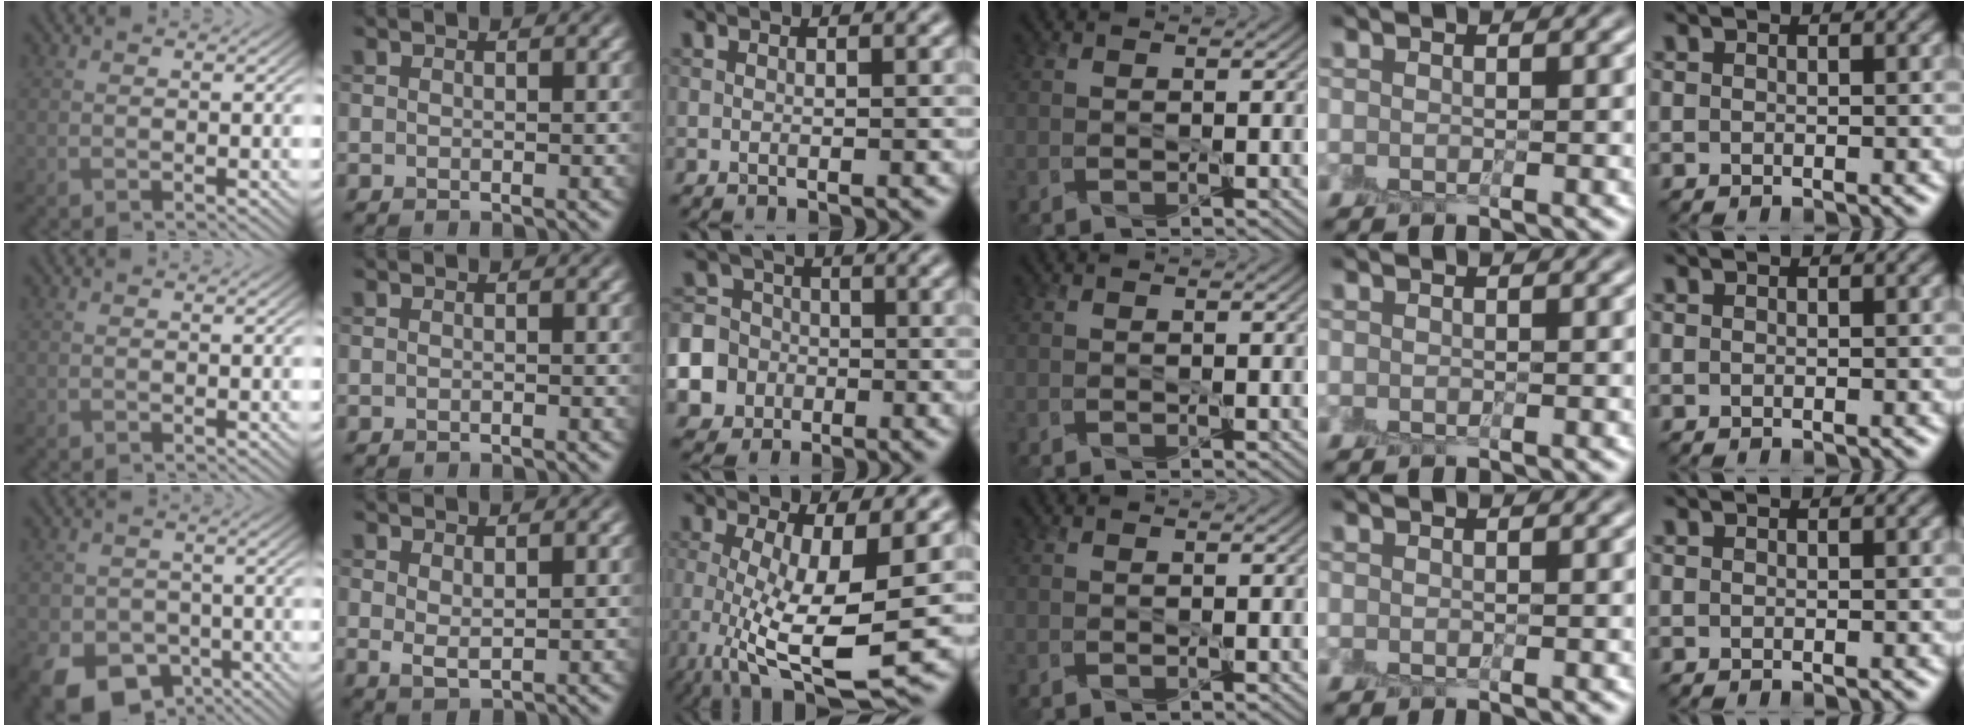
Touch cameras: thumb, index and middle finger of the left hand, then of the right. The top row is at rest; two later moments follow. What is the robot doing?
{"motion": "peel", "object": "envelope seal"}